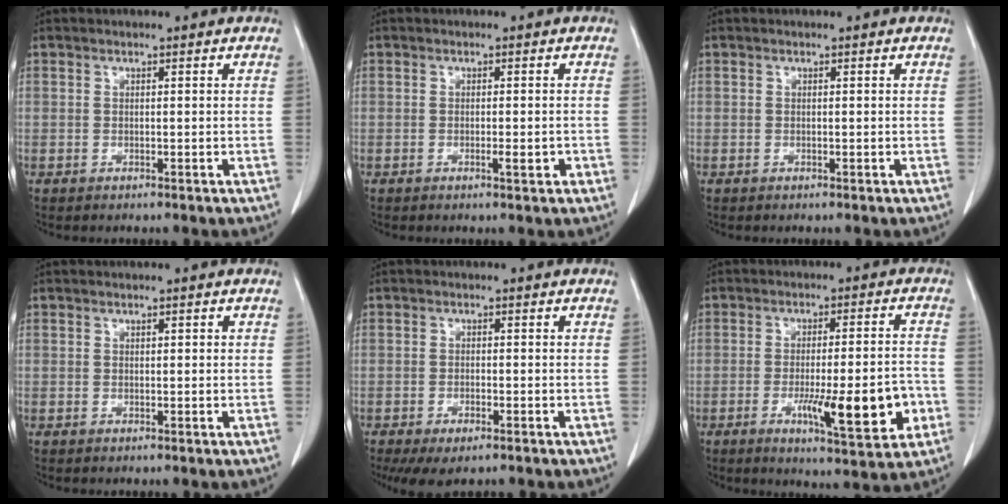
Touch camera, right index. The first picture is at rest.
{"total": 1.8, "force": [-0.6, 0.3, 1.7], "torque": [-0.025, -0.001, -0.005]}
{"total": 0.0}
{"total": 0.5, "force": [0.2, 0.3, 0.4], "torque": [-0.003, 0.000, 0.003]}
{"total": 4.7, "force": [-2.9, 1.5, 3.3], "torque": [-0.057, -0.011, -0.044]}
{"total": 12.4, "force": [-3.8, 1.9, 11.7], "torque": [-0.170, -0.006, -0.048]}